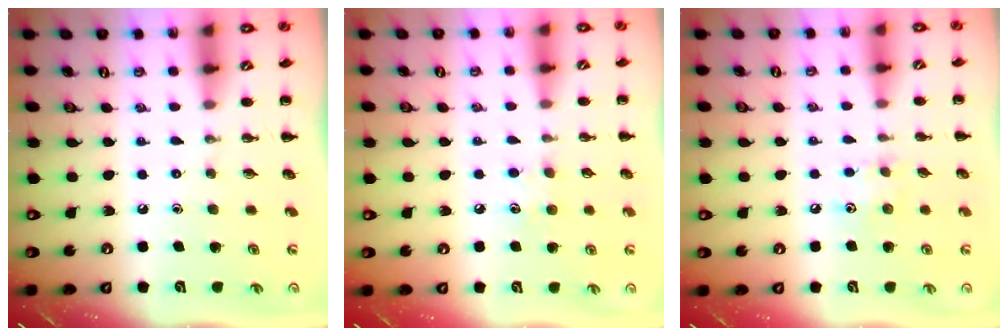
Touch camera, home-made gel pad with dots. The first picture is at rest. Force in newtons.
{"total": 5.8, "press": 5.6, "slide": 1.6}
{"total": 7.0, "press": 6.8, "slide": 1.5}